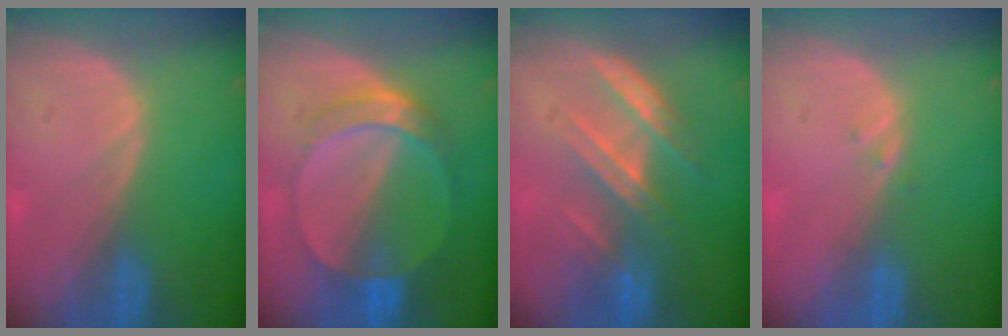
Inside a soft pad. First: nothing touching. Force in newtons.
{"total": 7.2, "press": 6.4, "slide": 3.4}
{"total": 7.4, "press": 6.7, "slide": 3.1}
{"total": 0.7, "press": 0.6, "slide": 0.3}